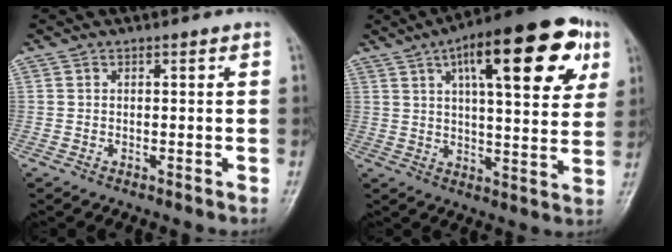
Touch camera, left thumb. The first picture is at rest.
{"total": 22.9, "force": [9.6, 7.8, 19.2], "torque": [-0.247, 0.001, 0.132]}